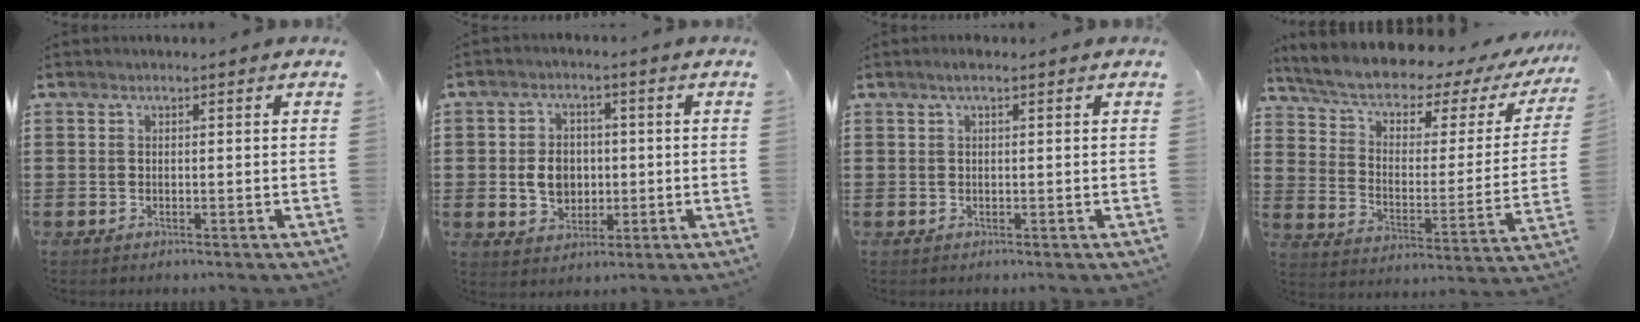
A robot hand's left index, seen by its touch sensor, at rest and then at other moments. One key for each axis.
{"total": 5.8, "fx": -0.3, "fy": 4.6, "fz": 3.5, "tx": -0.060, "ty": 0.004, "tz": -0.010}
{"total": 1.0, "fx": 0.2, "fy": 0.0, "fz": 0.9, "tx": -0.018, "ty": -0.001, "tz": 0.003}
{"total": 5.3, "fx": 3.7, "fy": 2.3, "fz": 2.9, "tx": -0.079, "ty": -0.032, "tz": 0.059}